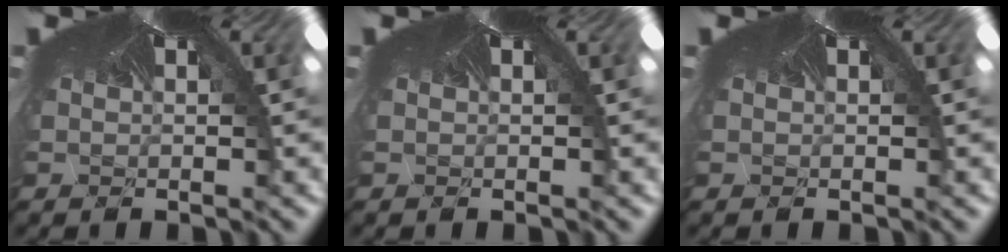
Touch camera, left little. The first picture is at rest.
{"total": 0.0}
{"total": 0.0}